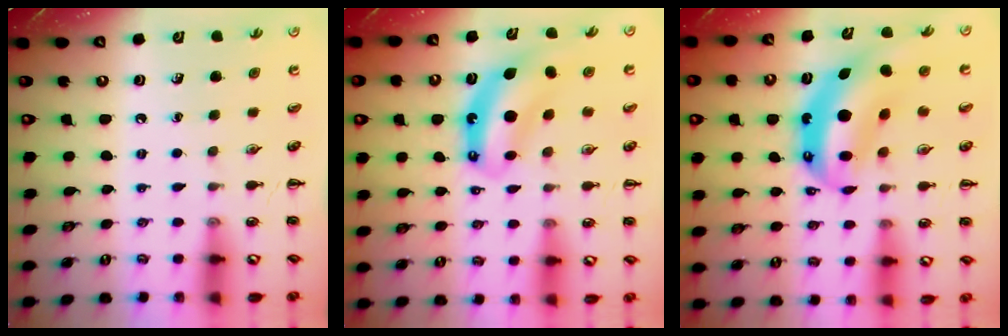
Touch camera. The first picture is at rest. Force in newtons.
{"total": 8.3, "press": 8.1, "slide": 1.7}
{"total": 9.8, "press": 9.5, "slide": 2.4}